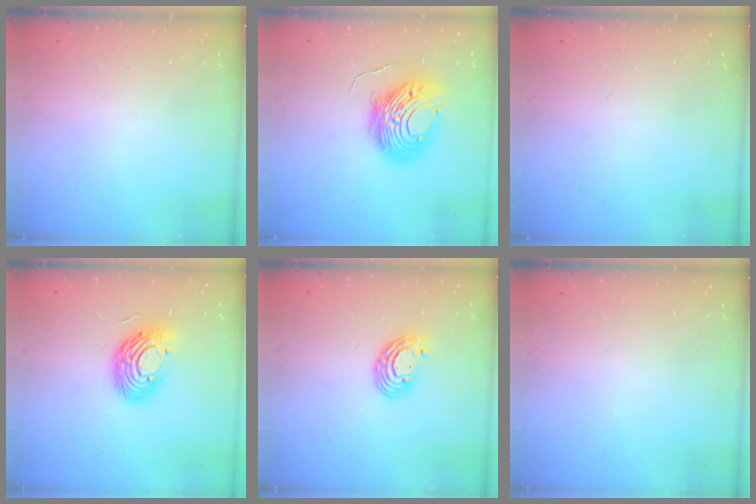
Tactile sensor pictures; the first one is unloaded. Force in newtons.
{"total": 12.9, "press": 12.9, "slide": 0.6}
{"total": 0.0}
{"total": 13.0, "press": 12.9, "slide": 1.0}
{"total": 8.4, "press": 8.3, "slide": 1.4}
{"total": 0.0}